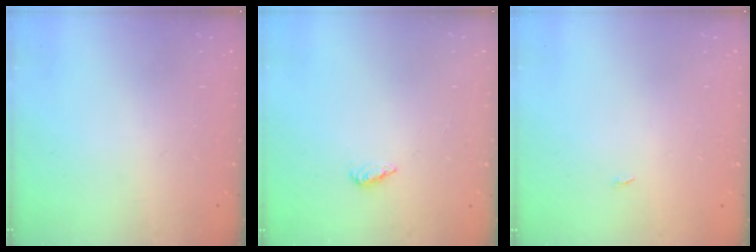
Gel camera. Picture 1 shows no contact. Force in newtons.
{"total": 2.3, "press": 2.2, "slide": 0.8}
{"total": 4.0, "press": 1.3, "slide": 3.7}